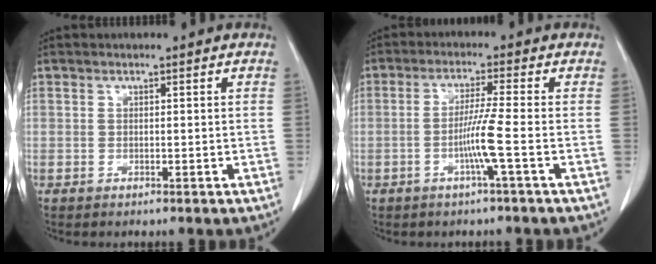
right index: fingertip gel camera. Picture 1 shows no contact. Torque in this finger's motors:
{"motor_torque": [0.64, 0.13, 0.35, 0.09]}